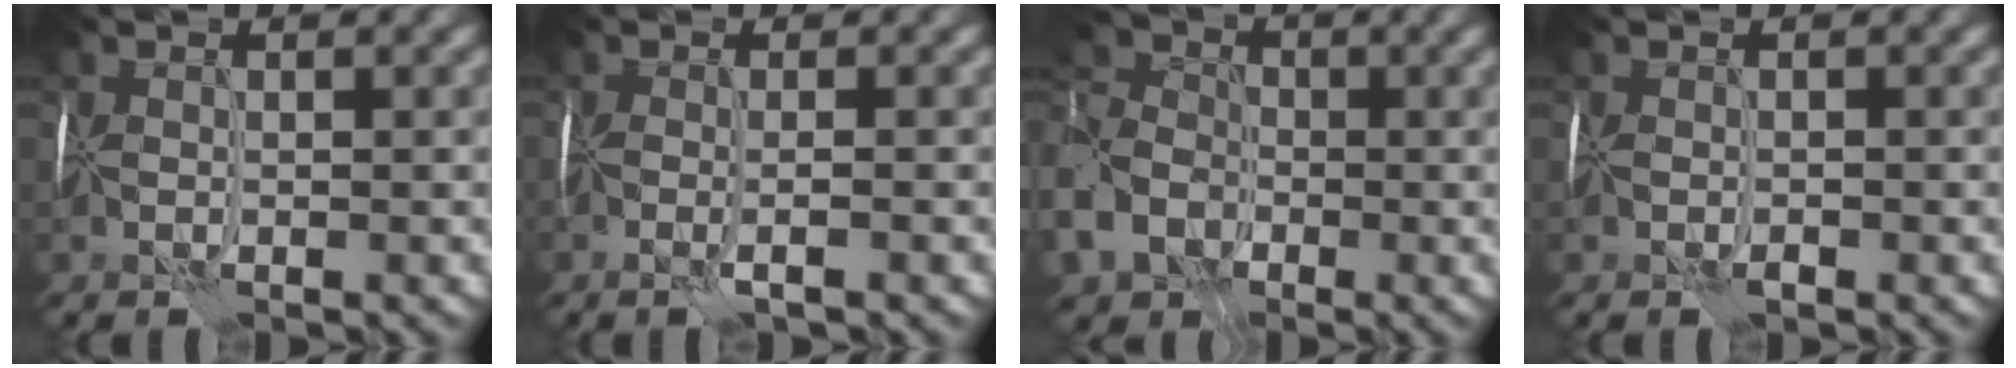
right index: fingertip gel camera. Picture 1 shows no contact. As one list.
[{"total": 1.0, "force": [-0.6, -0.4, 0.8], "torque": [-0.018, -0.006, -0.013]}, {"total": 10.5, "force": [-5.4, 7.5, 4.9], "torque": [-0.121, -0.029, -0.102]}, {"total": 0.7, "force": [-0.6, 0.3, 0.1], "torque": [-0.006, -0.004, -0.011]}]